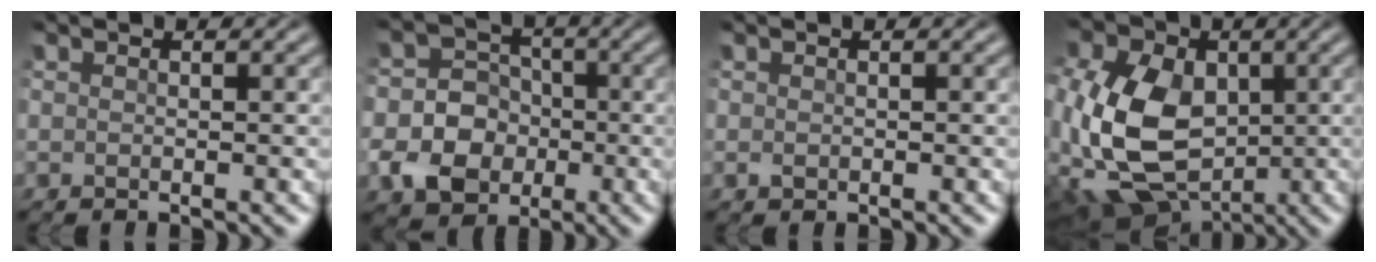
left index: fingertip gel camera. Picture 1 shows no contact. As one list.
[{"total": 7.6, "force": [-1.7, 6.6, 3.3], "torque": [-0.057, -0.005, -0.056]}, {"total": 0.6, "force": [-0.1, 0.4, 0.3], "torque": [-0.007, 0.000, -0.004]}, {"total": 13.4, "force": [-0.9, 9.7, 9.2], "torque": [-0.220, -0.012, -0.013]}]